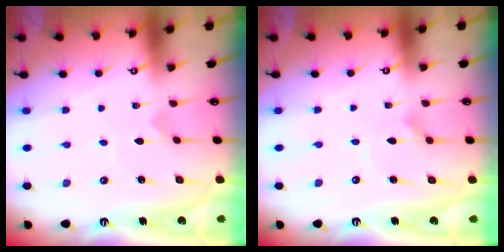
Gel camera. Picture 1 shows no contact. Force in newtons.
{"total": 2.3, "press": 2.3, "slide": 0.2}